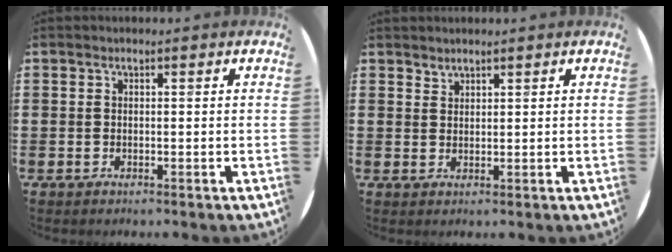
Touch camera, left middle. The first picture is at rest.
{"total": 1.4, "force": [1.4, 0.2, -0.3], "torque": [0.003, 0.001, 0.027]}